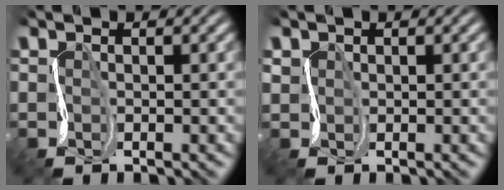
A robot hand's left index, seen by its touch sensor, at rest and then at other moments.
{"total": 1.0, "force": [0.4, 0.9, 0.0], "torque": [-0.007, -0.001, 0.006]}